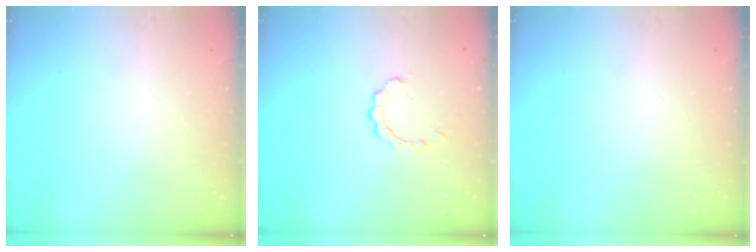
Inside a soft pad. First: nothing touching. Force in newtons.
{"total": 3.0, "press": 3.0, "slide": 0.1}
{"total": 0.0}